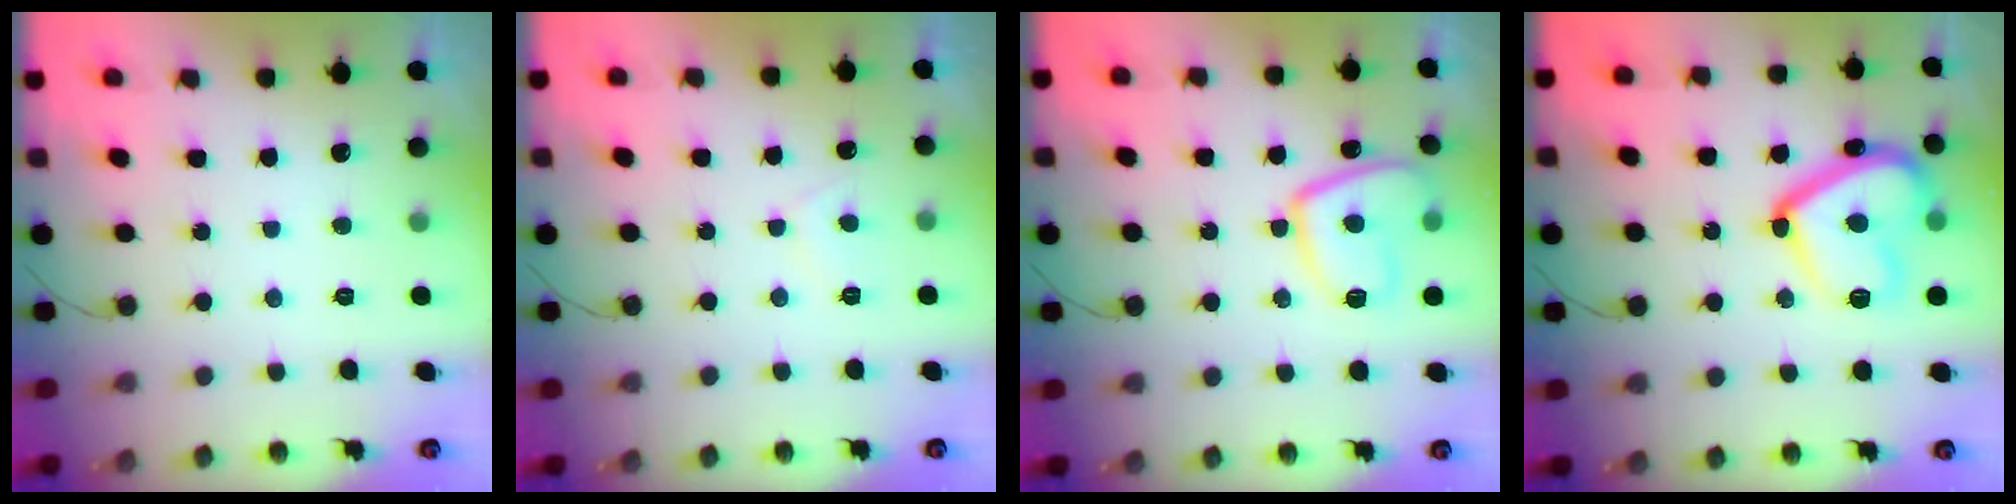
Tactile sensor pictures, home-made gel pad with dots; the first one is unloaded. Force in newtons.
{"total": 2.6, "press": 2.5, "slide": 0.6}
{"total": 11.6, "press": 11.5, "slide": 1.5}
{"total": 18.6, "press": 18.5, "slide": 1.4}